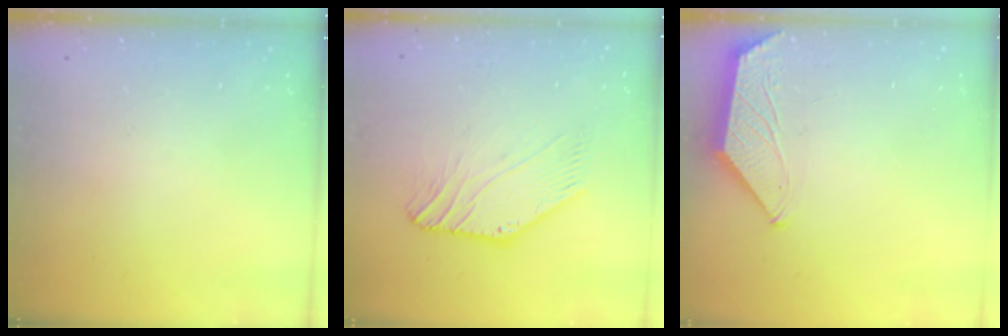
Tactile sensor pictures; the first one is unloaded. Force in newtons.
{"total": 3.3, "press": 3.3, "slide": 0.6}
{"total": 1.0, "press": 1.0, "slide": 0.2}